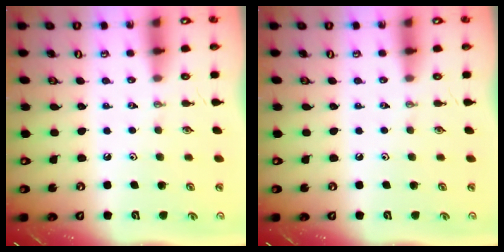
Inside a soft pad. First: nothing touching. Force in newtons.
{"total": 0.0}